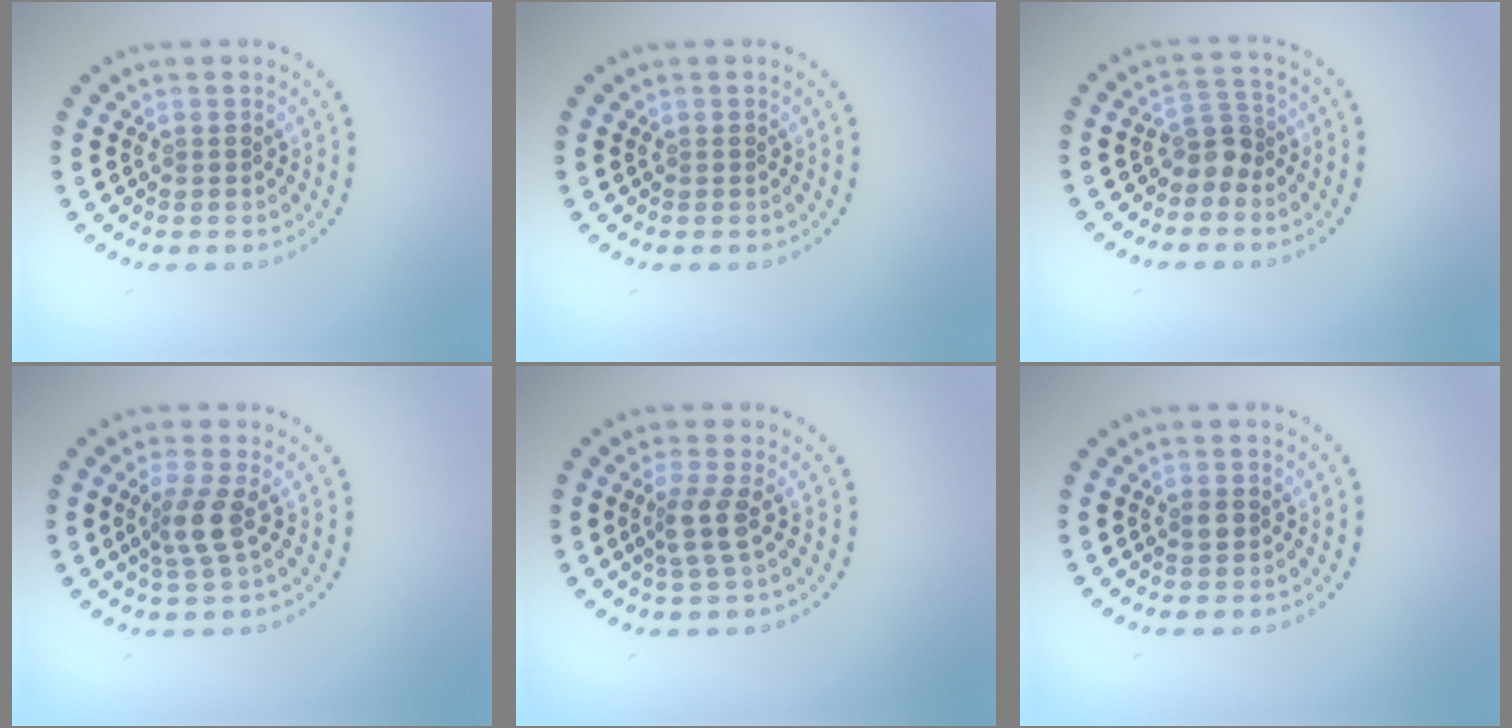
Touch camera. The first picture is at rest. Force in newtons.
{"total": 0.0}
{"total": 2.3, "press": 1.7, "slide": 1.5}
{"total": 2.6, "press": 2.1, "slide": 1.6}
{"total": 2.4, "press": 2.0, "slide": 1.4}
{"total": 1.2, "press": 1.2, "slide": 0.1}